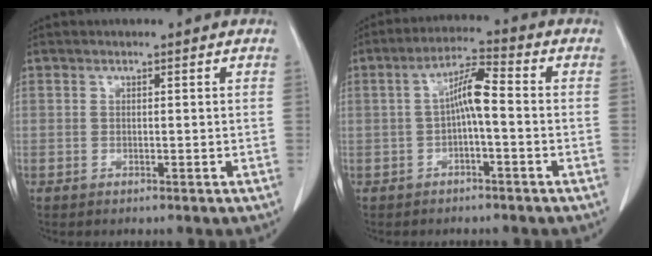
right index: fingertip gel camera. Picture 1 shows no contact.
{"total": 5.8, "force": [-0.4, 1.0, 5.7], "torque": [-0.108, 0.021, -0.010]}